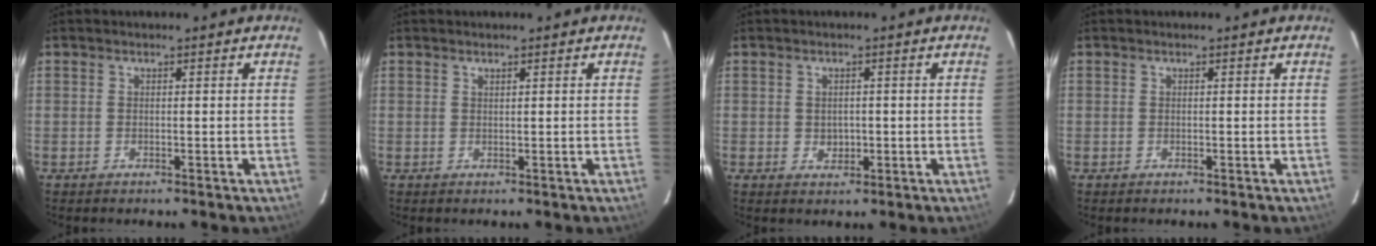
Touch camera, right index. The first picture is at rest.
{"total": 0.8, "force": [0.7, 0.1, 0.3], "torque": [-0.005, 0.000, 0.013]}
{"total": 2.3, "force": [-0.2, 2.0, 1.2], "torque": [-0.018, 0.002, 0.001]}
{"total": 0.0}